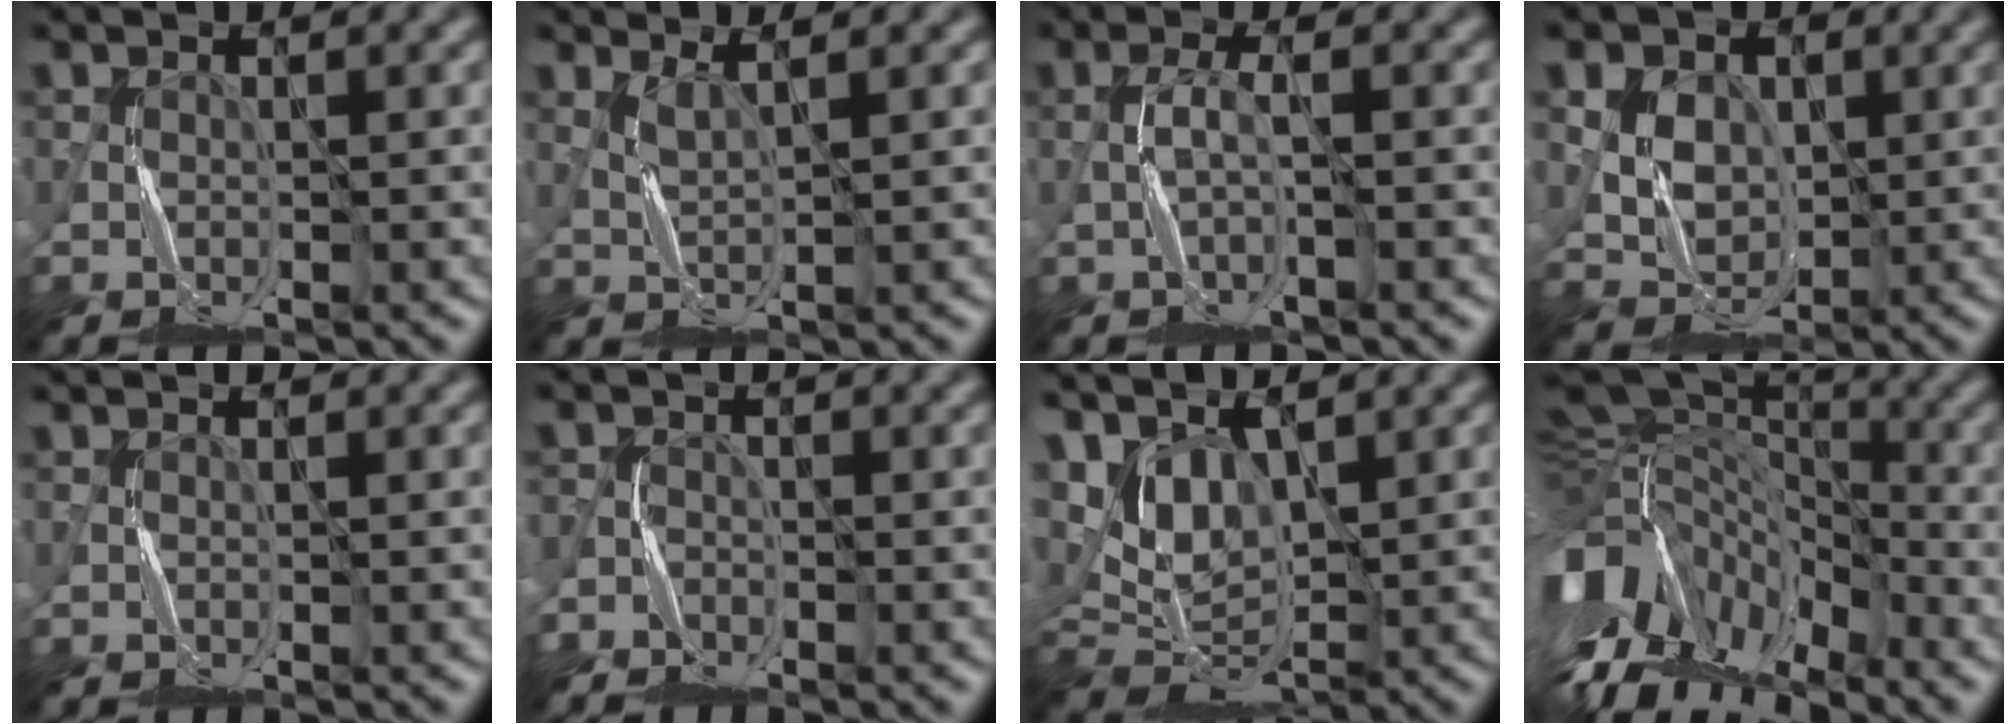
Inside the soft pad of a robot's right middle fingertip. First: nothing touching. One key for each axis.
{"total": 0.8, "fx": 0.6, "fy": 0.0, "fz": 0.5, "tx": -0.019, "ty": -0.006, "tz": 0.018}
{"total": 1.3, "fx": -0.7, "fy": -0.1, "fz": 1.1, "tx": -0.026, "ty": 0.009, "tz": -0.015}
{"total": 5.5, "fx": 1.5, "fy": 4.5, "fz": 2.7, "tx": -0.051, "ty": 0.003, "tz": 0.026}
{"total": 0.0}
{"total": 2.8, "fx": -2.5, "fy": 1.3, "fz": -0.3, "tx": 0.013, "ty": 0.003, "tz": -0.046}
{"total": 5.8, "fx": 2.1, "fy": 3.2, "fz": 4.4, "tx": -0.094, "ty": -0.005, "tz": 0.044}
{"total": 15.7, "fx": -6.7, "fy": 9.4, "fz": 10.6, "tx": -0.220, "ty": 0.007, "tz": -0.089}